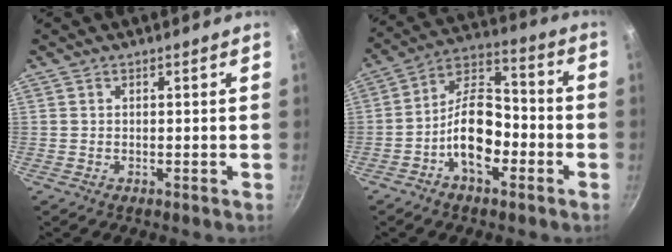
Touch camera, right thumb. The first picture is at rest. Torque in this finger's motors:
{"motor_torque": [0.66, 0.61, 0.05, -0.08, 0.31]}